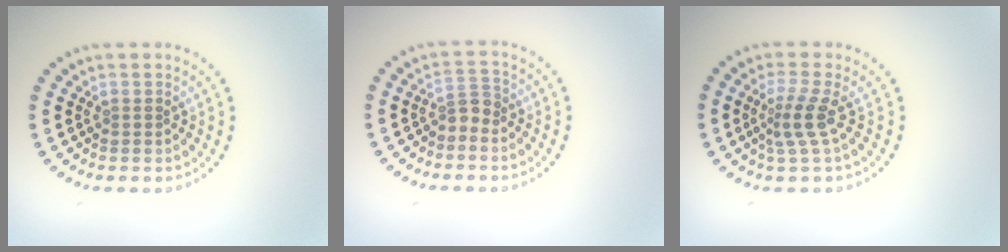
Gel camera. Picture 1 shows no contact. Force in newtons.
{"total": 1.7, "press": 1.2, "slide": 1.1}
{"total": 2.6, "press": 1.8, "slide": 1.9}